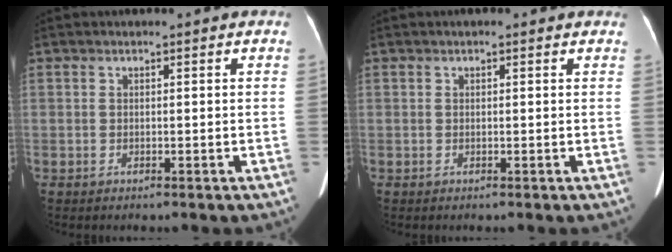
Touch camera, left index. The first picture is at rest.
{"total": 0.9, "force": [0.6, 0.4, 0.5], "torque": [-0.010, 0.011, 0.003]}